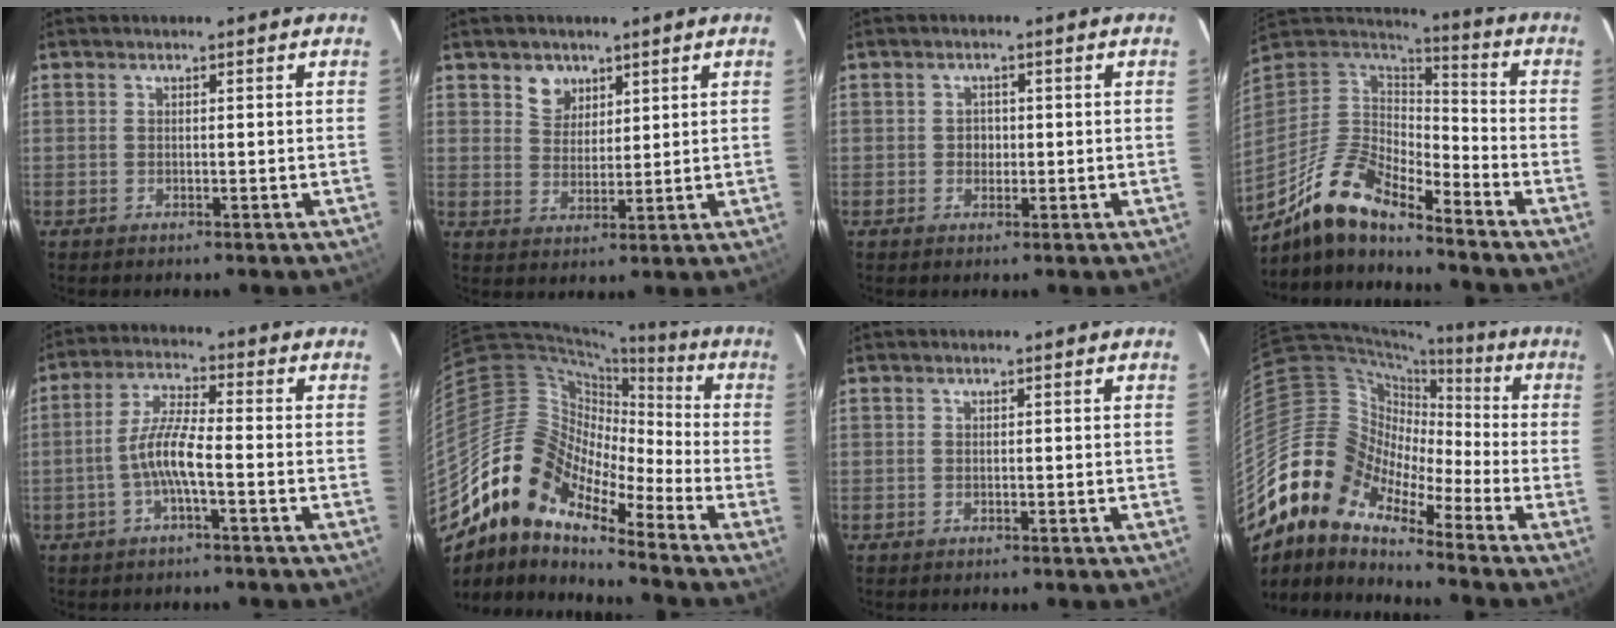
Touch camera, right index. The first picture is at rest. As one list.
[{"total": 4.8, "force": [3.0, 3.6, 1.1], "torque": [-0.011, 0.009, 0.057]}, {"total": 1.9, "force": [-0.2, 1.8, 0.5], "torque": [-0.007, 0.006, -0.004]}, {"total": 15.3, "force": [-12.0, 4.2, 8.5], "torque": [-0.172, -0.010, -0.238]}, {"total": 6.7, "force": [-2.3, 0.8, 6.2], "torque": [-0.134, 0.010, -0.045]}, {"total": 14.3, "force": [-11.0, 5.7, 7.1], "torque": [-0.099, 0.011, -0.232]}, {"total": 0.0}, {"total": 12.9, "force": [-9.5, 6.8, 5.3], "torque": [-0.085, 0.019, -0.211]}]